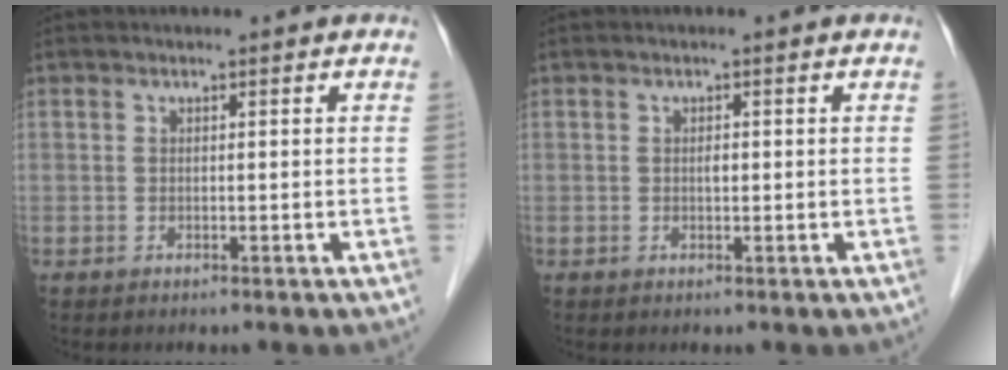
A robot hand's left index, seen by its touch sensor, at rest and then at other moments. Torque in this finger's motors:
{"motor_torque": [0.26, 0.19, 0.02, 0.00]}